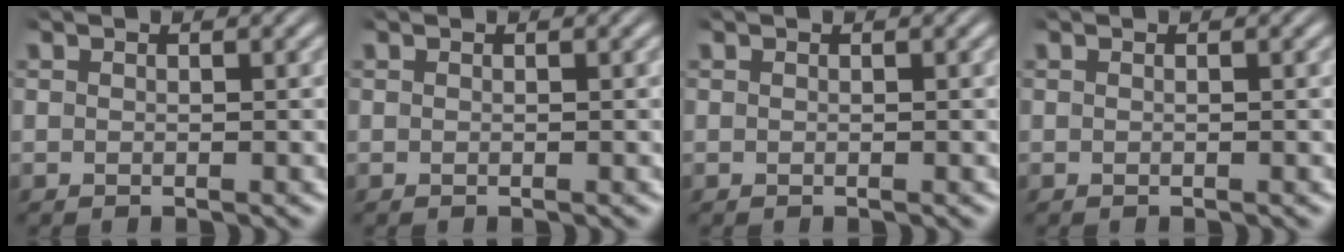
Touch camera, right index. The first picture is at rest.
{"total": 0.0}
{"total": 0.0}
{"total": 0.0}